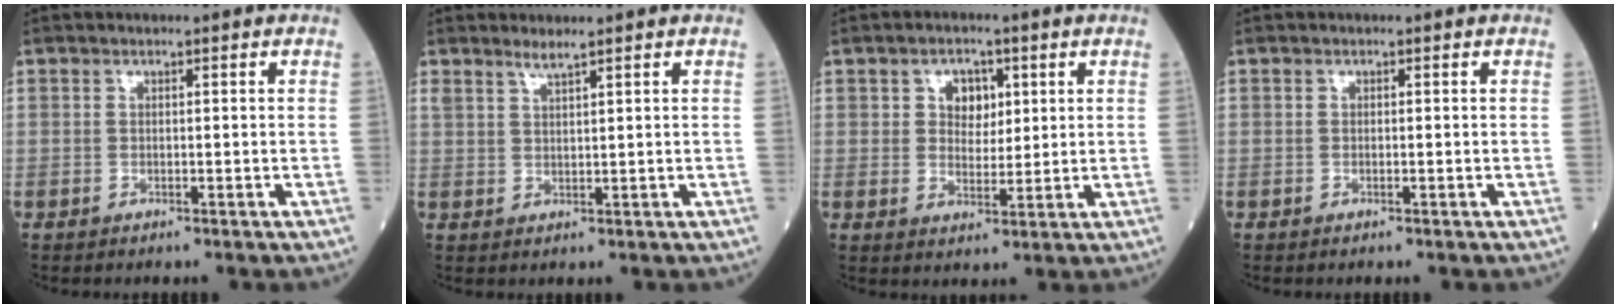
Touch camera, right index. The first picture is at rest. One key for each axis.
{"total": 2.7, "fx": 2.2, "fy": 0.6, "fz": 1.4, "tx": -0.038, "ty": 0.009, "tz": 0.051}
{"total": 6.5, "fx": 2.1, "fy": 4.7, "fz": 4.0, "tx": -0.083, "ty": 0.015, "tz": 0.043}
{"total": 0.0}